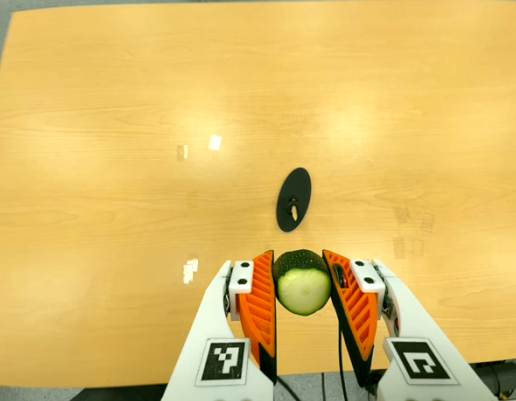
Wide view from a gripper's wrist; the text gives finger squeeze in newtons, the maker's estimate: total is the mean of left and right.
{"total": 9.9, "left": 8.8, "right": 11.0}